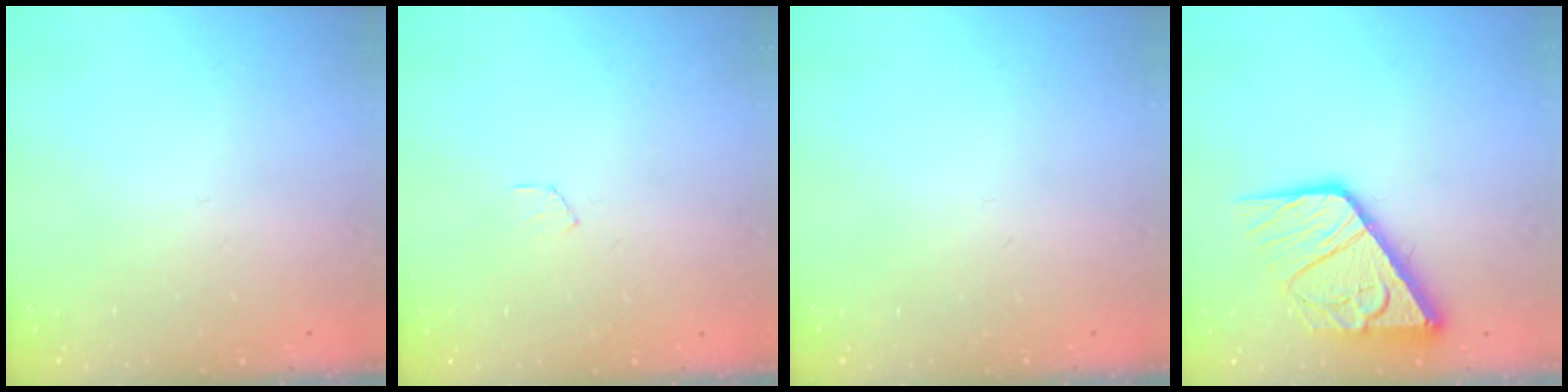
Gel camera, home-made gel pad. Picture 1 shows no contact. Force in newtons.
{"total": 3.3, "press": 3.3, "slide": 0.3}
{"total": 0.0}
{"total": 14.2, "press": 14.1, "slide": 1.7}